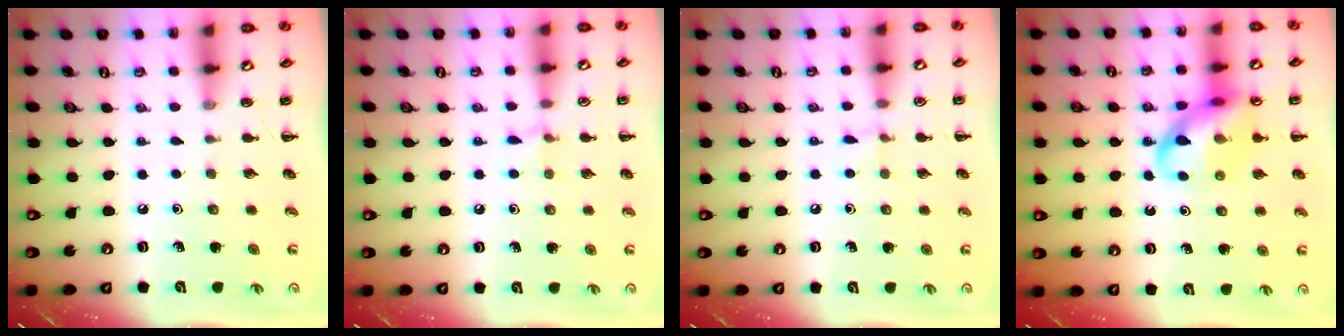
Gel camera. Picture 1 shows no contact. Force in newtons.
{"total": 5.0, "press": 4.7, "slide": 1.6}
{"total": 4.9, "press": 4.6, "slide": 1.6}
{"total": 13.5, "press": 13.4, "slide": 1.8}